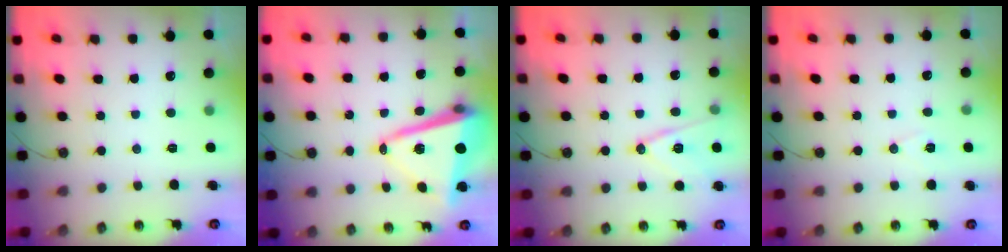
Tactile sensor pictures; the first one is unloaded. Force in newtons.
{"total": 14.2, "press": 14.0, "slide": 2.5}
{"total": 12.8, "press": 12.4, "slide": 3.4}
{"total": 7.3, "press": 5.8, "slide": 4.4}